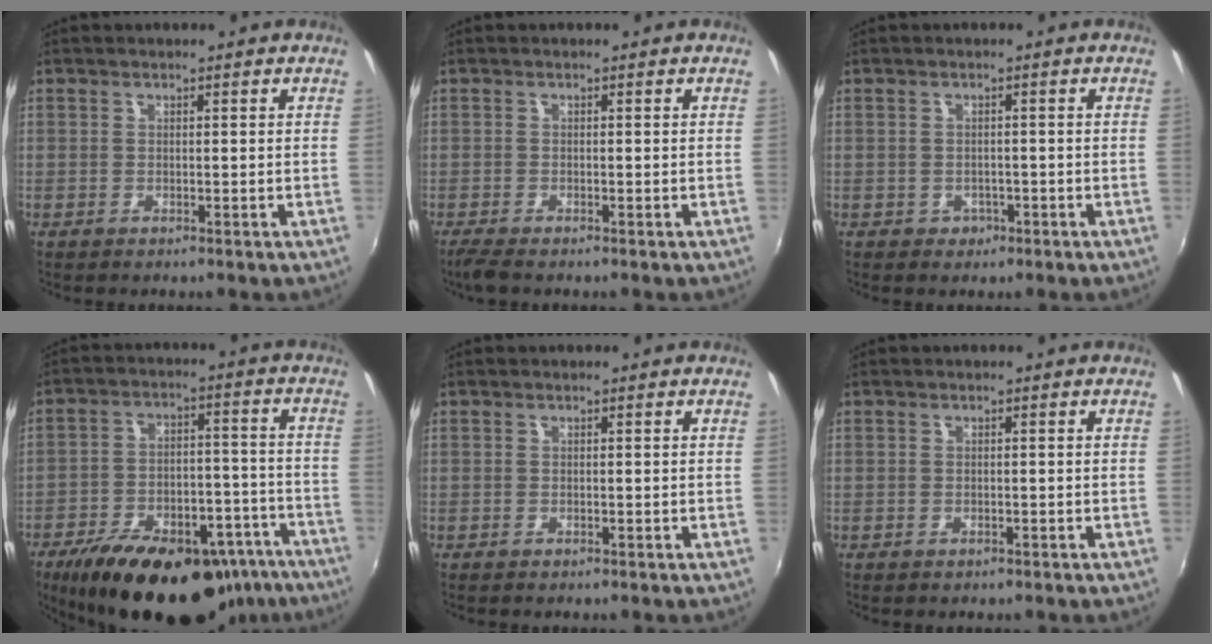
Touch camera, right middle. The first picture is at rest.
{"total": 2.6, "force": [-2.0, 0.4, 1.6], "torque": [-0.036, -0.011, -0.039]}
{"total": 2.0, "force": [-0.8, 1.8, 0.4], "torque": [-0.008, -0.001, -0.008]}
{"total": 28.3, "force": [-20.4, 12.4, 15.2], "torque": [-0.261, 0.004, -0.264]}
{"total": 0.0}
{"total": 0.7, "force": [-0.5, 0.5, 0.2], "torque": [-0.005, -0.003, -0.009]}